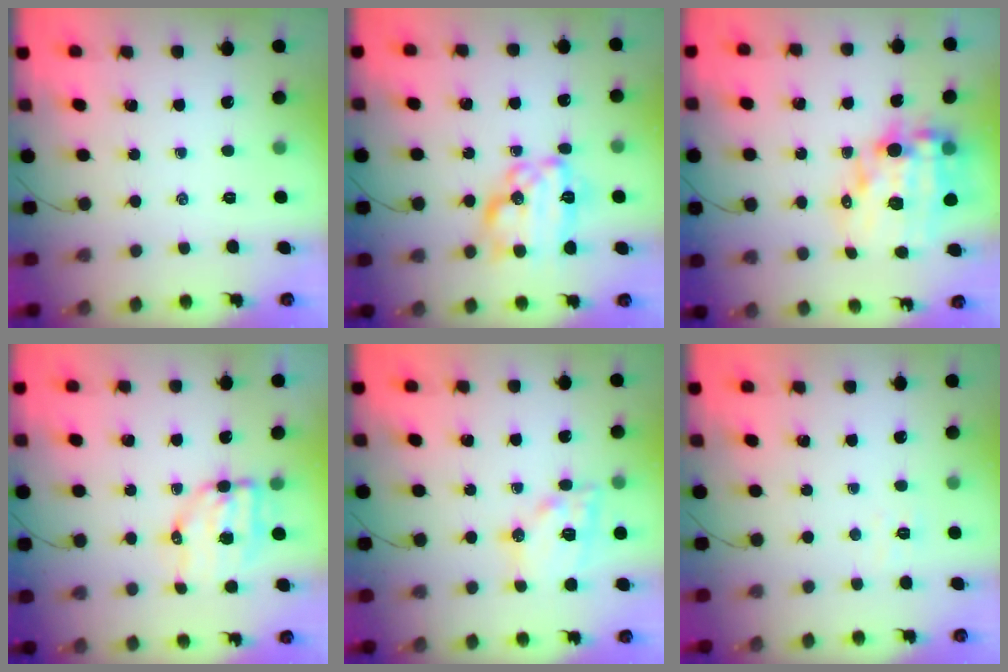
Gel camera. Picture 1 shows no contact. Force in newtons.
{"total": 17.1, "press": 17.1, "slide": 1.1}
{"total": 16.5, "press": 16.0, "slide": 4.1}
{"total": 7.7, "press": 7.6, "slide": 1.3}
{"total": 14.2, "press": 14.0, "slide": 1.9}
{"total": 3.6, "press": 3.5, "slide": 1.0}